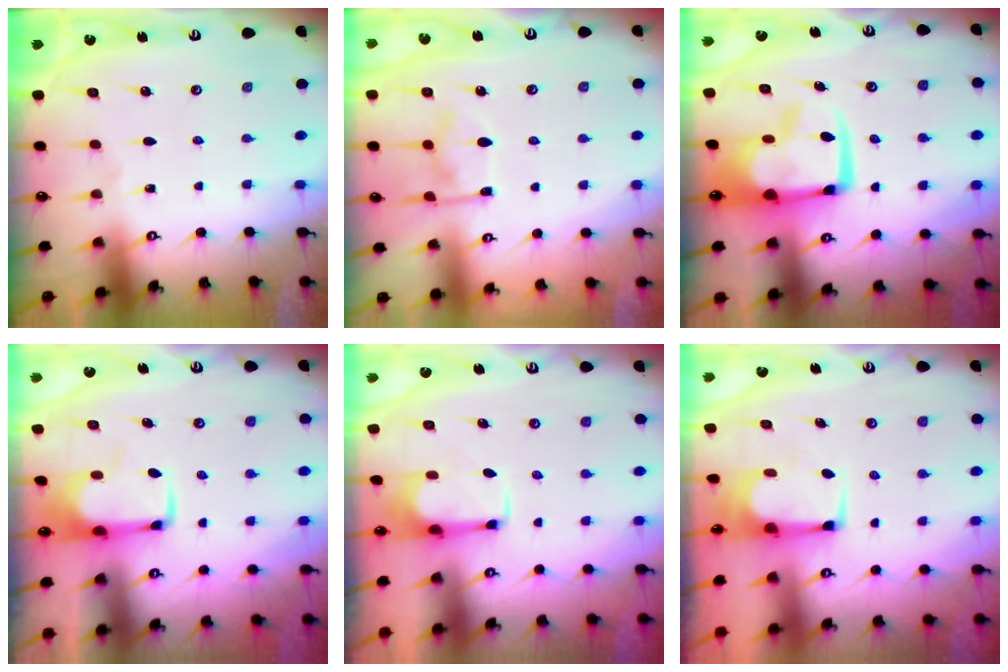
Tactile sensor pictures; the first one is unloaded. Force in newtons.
{"total": 8.1, "press": 8.0, "slide": 1.4}
{"total": 12.6, "press": 12.4, "slide": 2.1}
{"total": 1.8, "press": 1.7, "slide": 0.4}
{"total": 2.8, "press": 2.6, "slide": 1.1}
{"total": 2.2, "press": 2.2, "slide": 0.2}